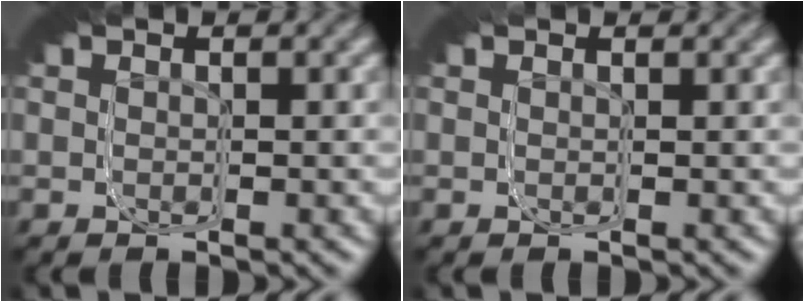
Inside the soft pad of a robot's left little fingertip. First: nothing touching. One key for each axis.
{"total": 0.5, "fx": 0.2, "fy": -0.3, "fz": -0.3, "tx": 0.006, "ty": 0.001, "tz": 0.004}